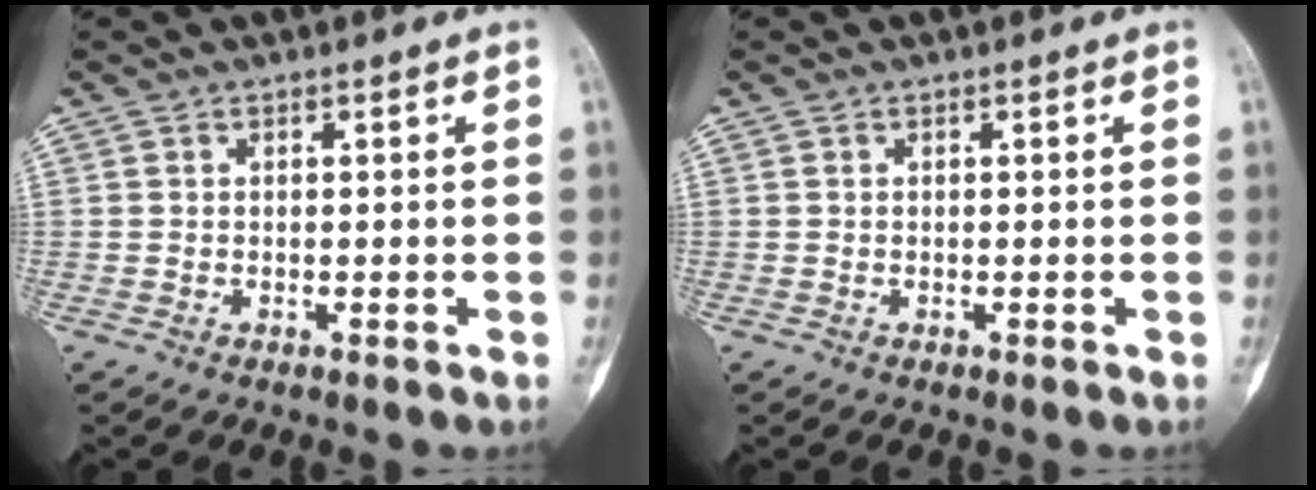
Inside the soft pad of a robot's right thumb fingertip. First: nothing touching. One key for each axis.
{"total": 0.0}